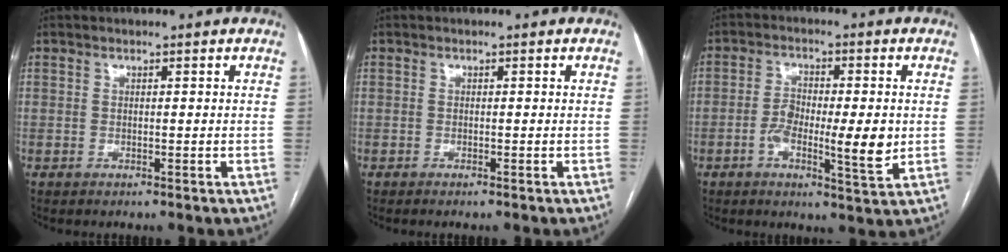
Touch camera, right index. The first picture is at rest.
{"total": 0.5, "force": [-0.4, -0.1, 0.3], "torque": [-0.009, -0.001, -0.008]}
{"total": 8.6, "force": [-1.3, 2.2, 8.2], "torque": [-0.136, -0.001, -0.020]}